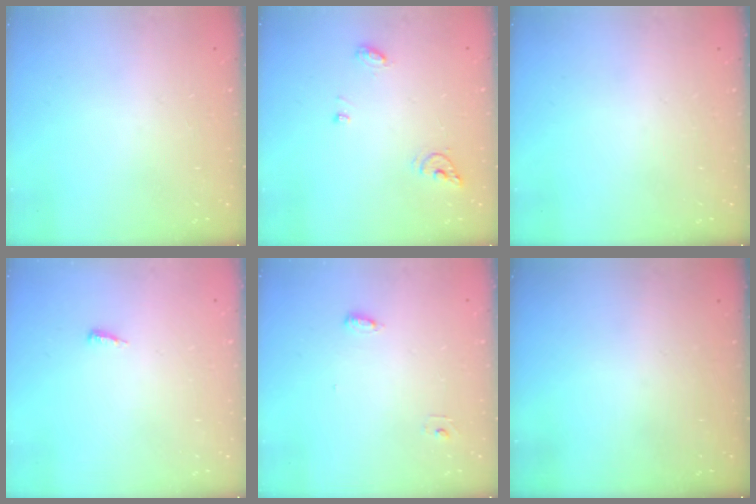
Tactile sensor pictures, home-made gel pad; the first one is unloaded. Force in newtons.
{"total": 6.1, "press": 6.1, "slide": 0.6}
{"total": 0.0}
{"total": 2.9, "press": 2.9, "slide": 0.4}
{"total": 4.5, "press": 4.3, "slide": 1.2}
{"total": 0.0}